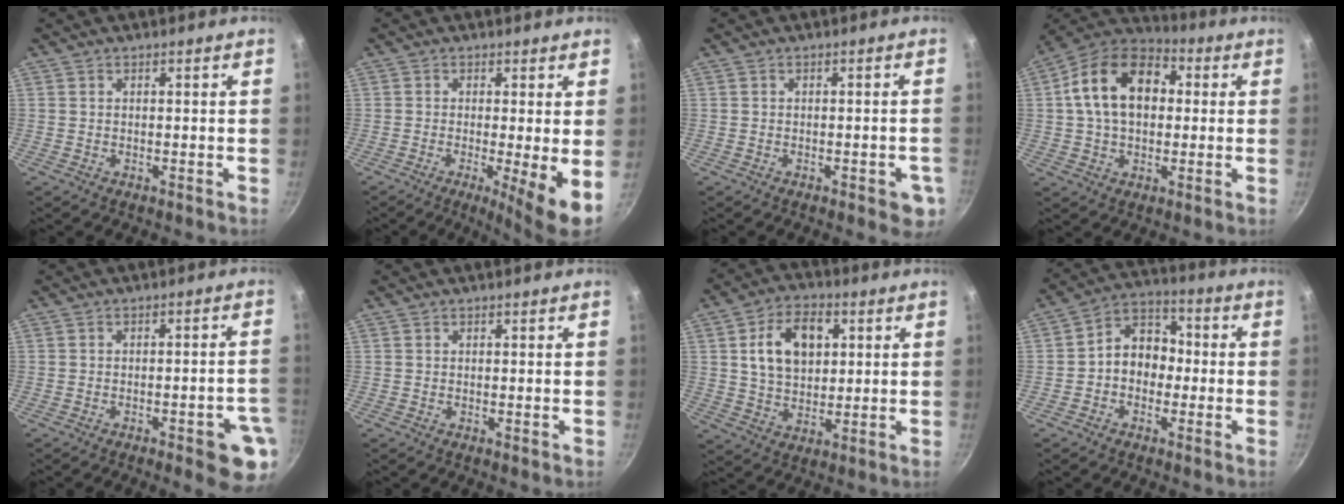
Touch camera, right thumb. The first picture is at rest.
{"total": 7.5, "force": [-1.0, 0.8, 7.4], "torque": [-0.108, -0.015, -0.015]}
{"total": 4.9, "force": [-1.8, 2.1, 4.0], "torque": [-0.031, 0.006, -0.020]}
{"total": 16.3, "force": [2.3, 11.3, 11.6], "torque": [-0.168, 0.030, 0.021]}
{"total": 9.2, "force": [-3.8, 2.4, 8.0], "torque": [-0.069, 0.023, -0.040]}
{"total": 0.0}
{"total": 12.5, "force": [3.2, 8.5, 8.6], "torque": [-0.120, 0.001, 0.051]}
{"total": 9.0, "force": [-1.1, 7.2, 5.3], "torque": [-0.036, 0.037, -0.037]}